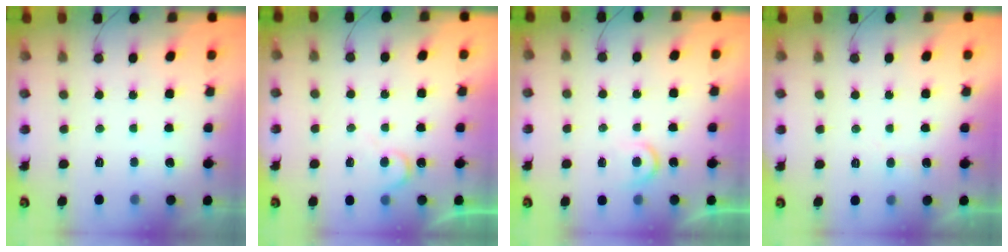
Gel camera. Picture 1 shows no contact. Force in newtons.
{"total": 5.2, "press": 5.2, "slide": 0.4}
{"total": 4.4, "press": 4.4, "slide": 0.5}
{"total": 3.5, "press": 3.5, "slide": 0.4}